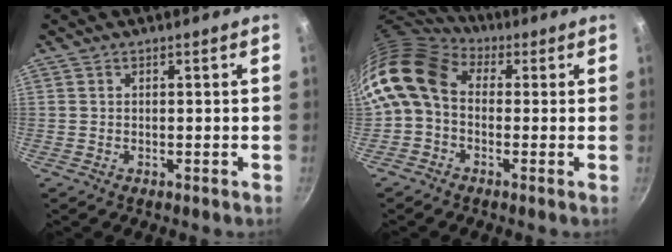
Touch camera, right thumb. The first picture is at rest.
{"total": 11.0, "force": [0.6, 8.2, 7.3], "torque": [-0.134, 0.021, -0.013]}